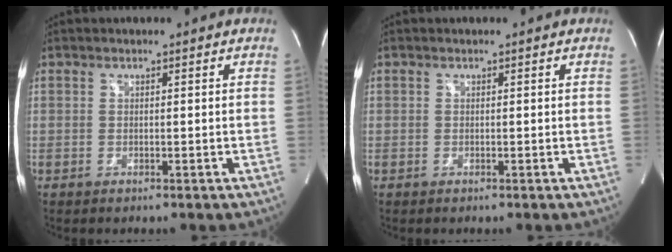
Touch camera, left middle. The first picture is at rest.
{"total": 0.0}